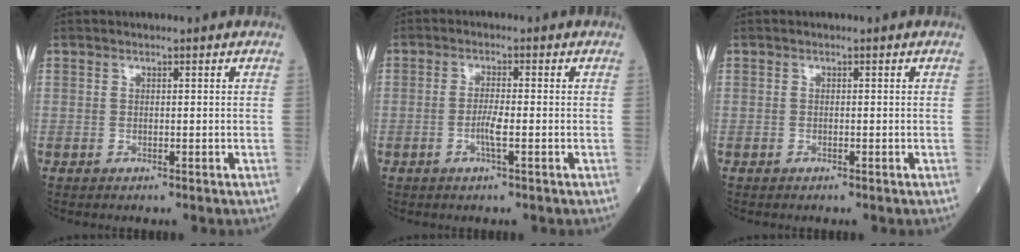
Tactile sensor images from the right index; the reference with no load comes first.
{"total": 2.9, "force": [-1.0, 0.1, 2.7], "torque": [-0.056, -0.002, -0.021]}
{"total": 0.0}